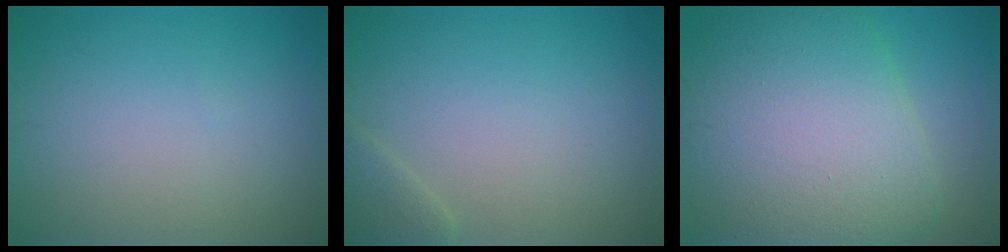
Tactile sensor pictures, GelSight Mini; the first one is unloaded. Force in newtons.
{"total": 1.7, "press": 1.7, "slide": 0.1}
{"total": 12.5, "press": 12.5, "slide": 0.3}